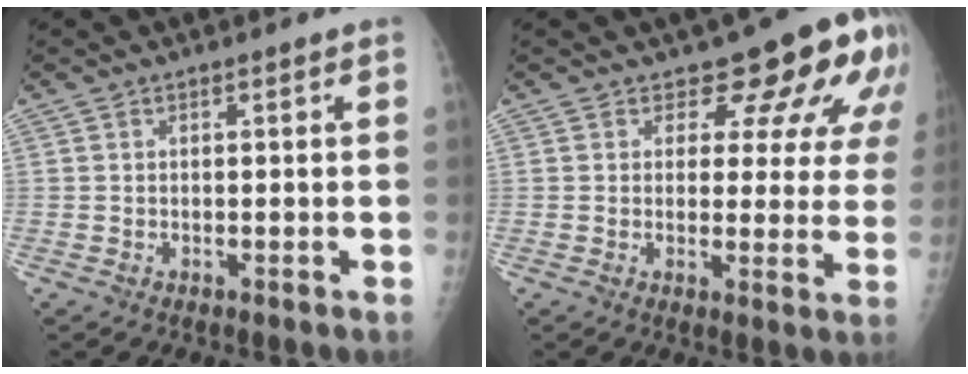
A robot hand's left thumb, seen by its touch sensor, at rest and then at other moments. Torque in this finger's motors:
{"motor_torque": [0.05, 0.49, -0.05, -0.07, 0.05]}